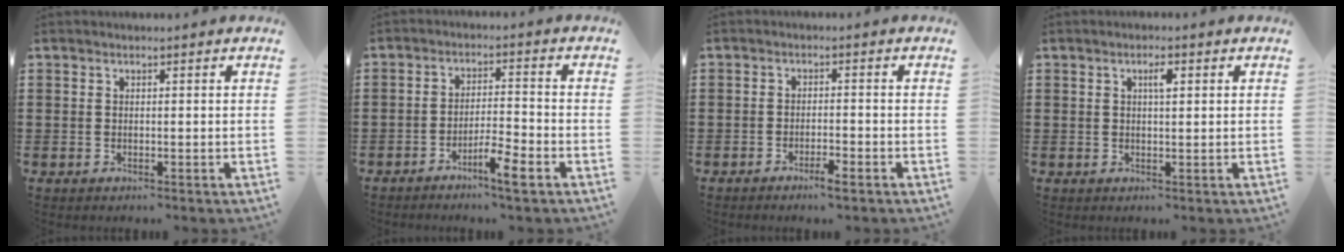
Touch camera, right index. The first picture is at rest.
{"total": 4.7, "force": [-3.6, 0.4, 3.0], "torque": [-0.058, 0.003, -0.068]}
{"total": 2.1, "force": [-1.8, 0.2, 1.2], "torque": [-0.022, 0.001, -0.033]}
{"total": 2.1, "force": [0.6, 0.6, 1.9], "torque": [-0.031, 0.003, 0.007]}